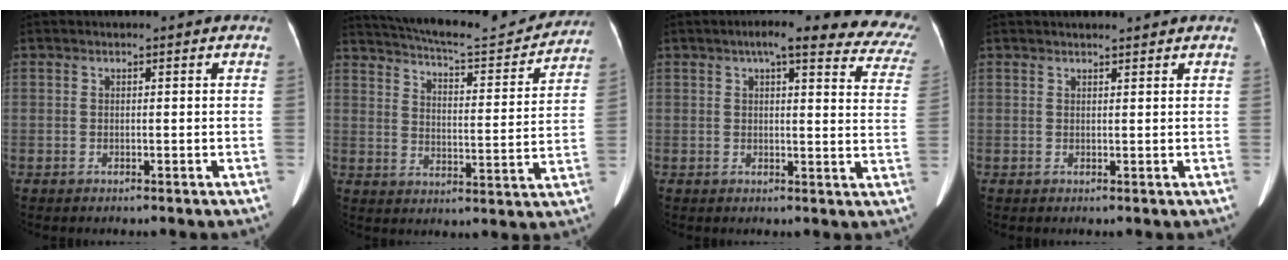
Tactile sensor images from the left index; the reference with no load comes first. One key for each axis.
{"total": 21.0, "fx": 19.5, "fy": 3.0, "fz": 7.3, "tx": -0.120, "ty": -0.019, "tz": 0.260}
{"total": 18.5, "fx": 15.7, "fy": 3.8, "fz": 8.9, "tx": -0.083, "ty": -0.009, "tz": 0.159}
{"total": 4.6, "fx": 4.3, "fy": 0.7, "fz": 1.5, "tx": -0.017, "ty": 0.022, "tz": 0.054}